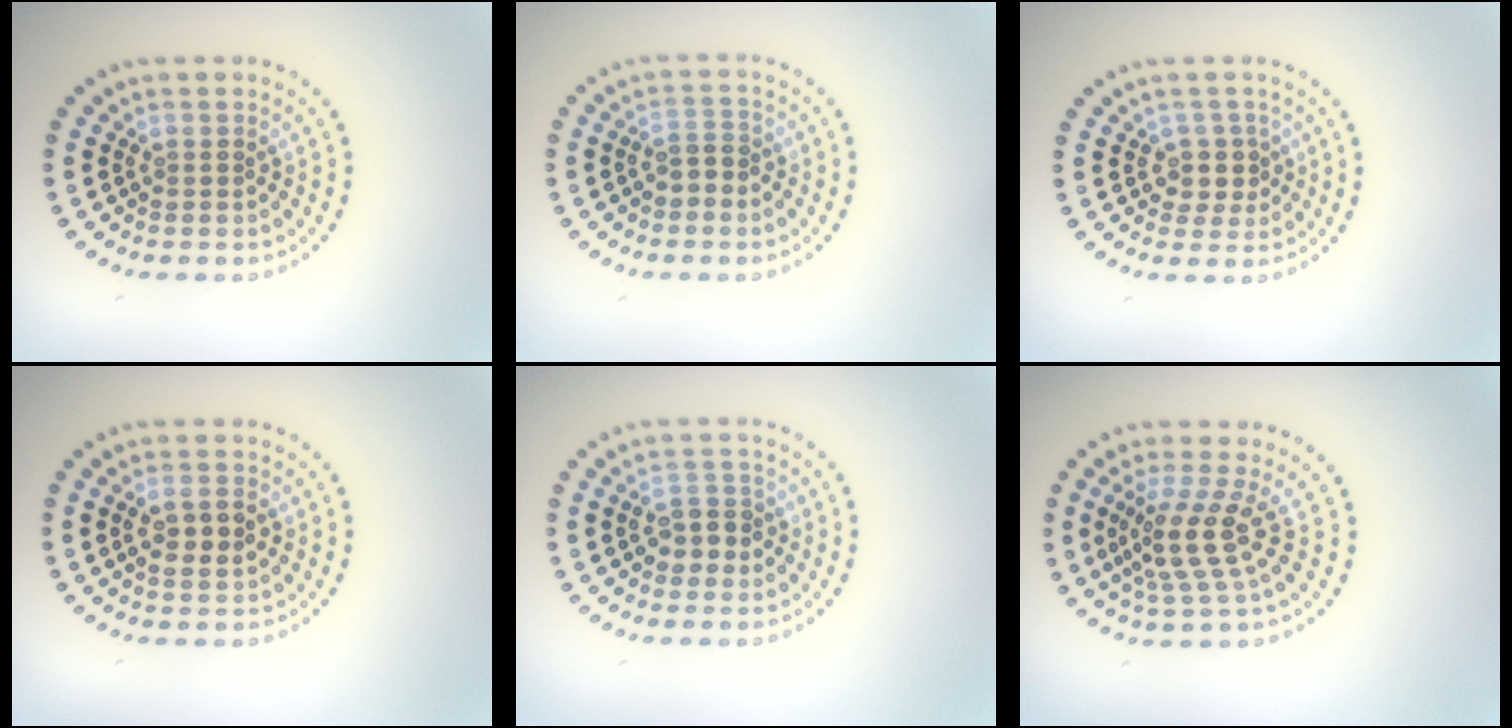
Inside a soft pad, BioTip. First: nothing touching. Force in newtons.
{"total": 1.9, "press": 1.8, "slide": 0.6}
{"total": 2.2, "press": 1.9, "slide": 1.2}
{"total": 2.7, "press": 2.7, "slide": 0.5}
{"total": 2.7, "press": 2.7, "slide": 0.4}
{"total": 4.3, "press": 3.1, "slide": 2.9}